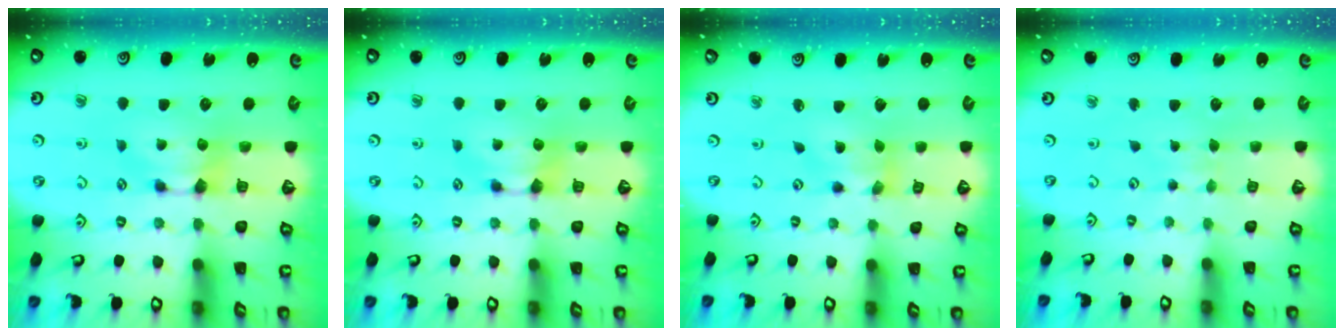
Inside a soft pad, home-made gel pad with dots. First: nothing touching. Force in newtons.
{"total": 0.0}
{"total": 2.3, "press": 2.0, "slide": 1.2}
{"total": 3.9, "press": 3.9, "slide": 0.2}